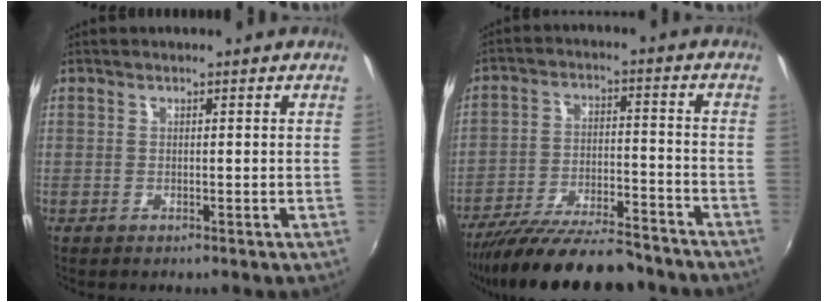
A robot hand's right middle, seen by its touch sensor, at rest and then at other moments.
{"total": 19.1, "force": [-16.4, 3.8, 9.0], "torque": [-0.173, -0.032, -0.254]}